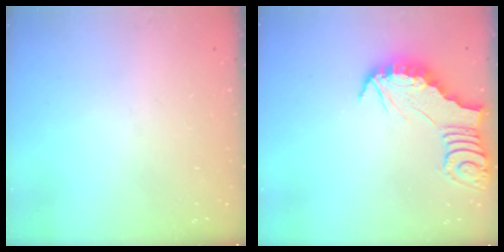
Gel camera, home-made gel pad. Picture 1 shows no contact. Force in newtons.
{"total": 2.9, "press": 2.8, "slide": 0.3}